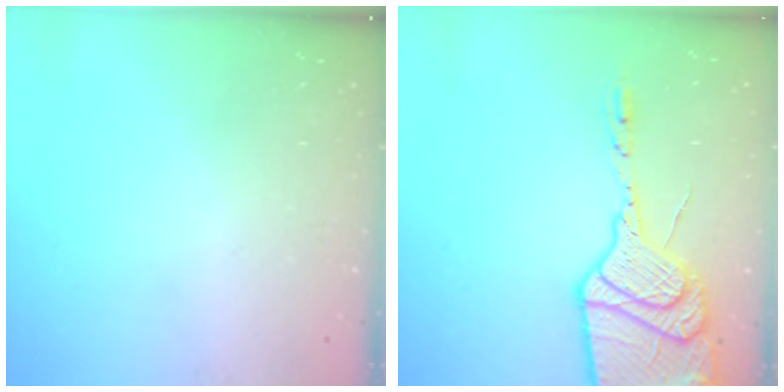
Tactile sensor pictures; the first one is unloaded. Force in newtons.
{"total": 24.1, "press": 21.5, "slide": 10.8}